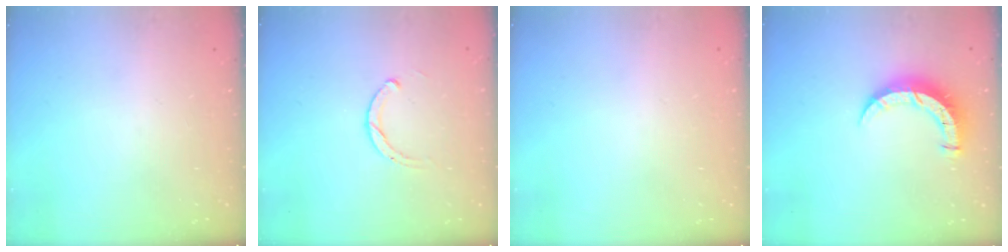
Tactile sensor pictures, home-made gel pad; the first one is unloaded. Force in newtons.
{"total": 1.8, "press": 1.8, "slide": 0.2}
{"total": 2.6, "press": 2.6, "slide": 0.2}
{"total": 8.2, "press": 8.2, "slide": 0.6}